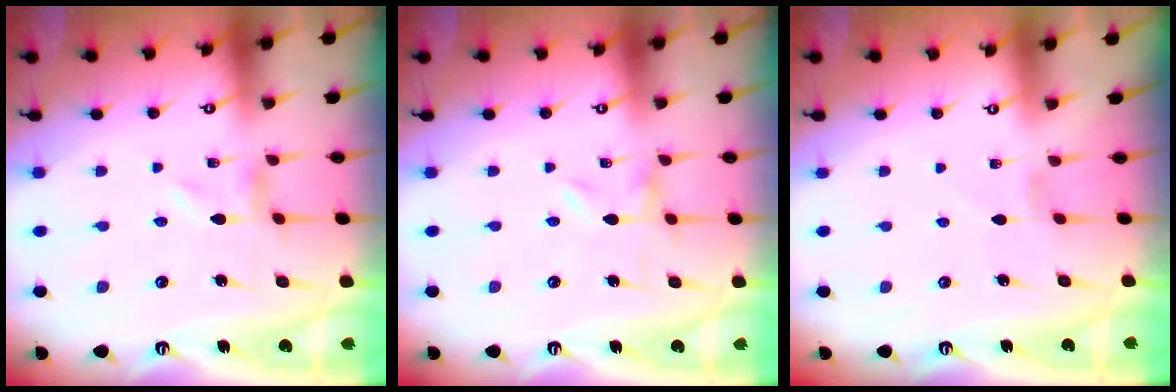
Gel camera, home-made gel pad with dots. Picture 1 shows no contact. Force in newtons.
{"total": 0.0}
{"total": 0.0}